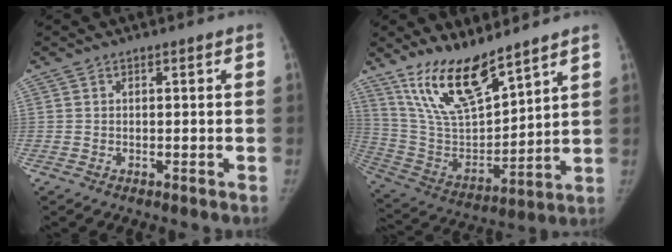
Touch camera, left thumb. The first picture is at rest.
{"total": 16.9, "force": [12.5, 4.9, 10.2], "torque": [-0.158, -0.068, 0.252]}